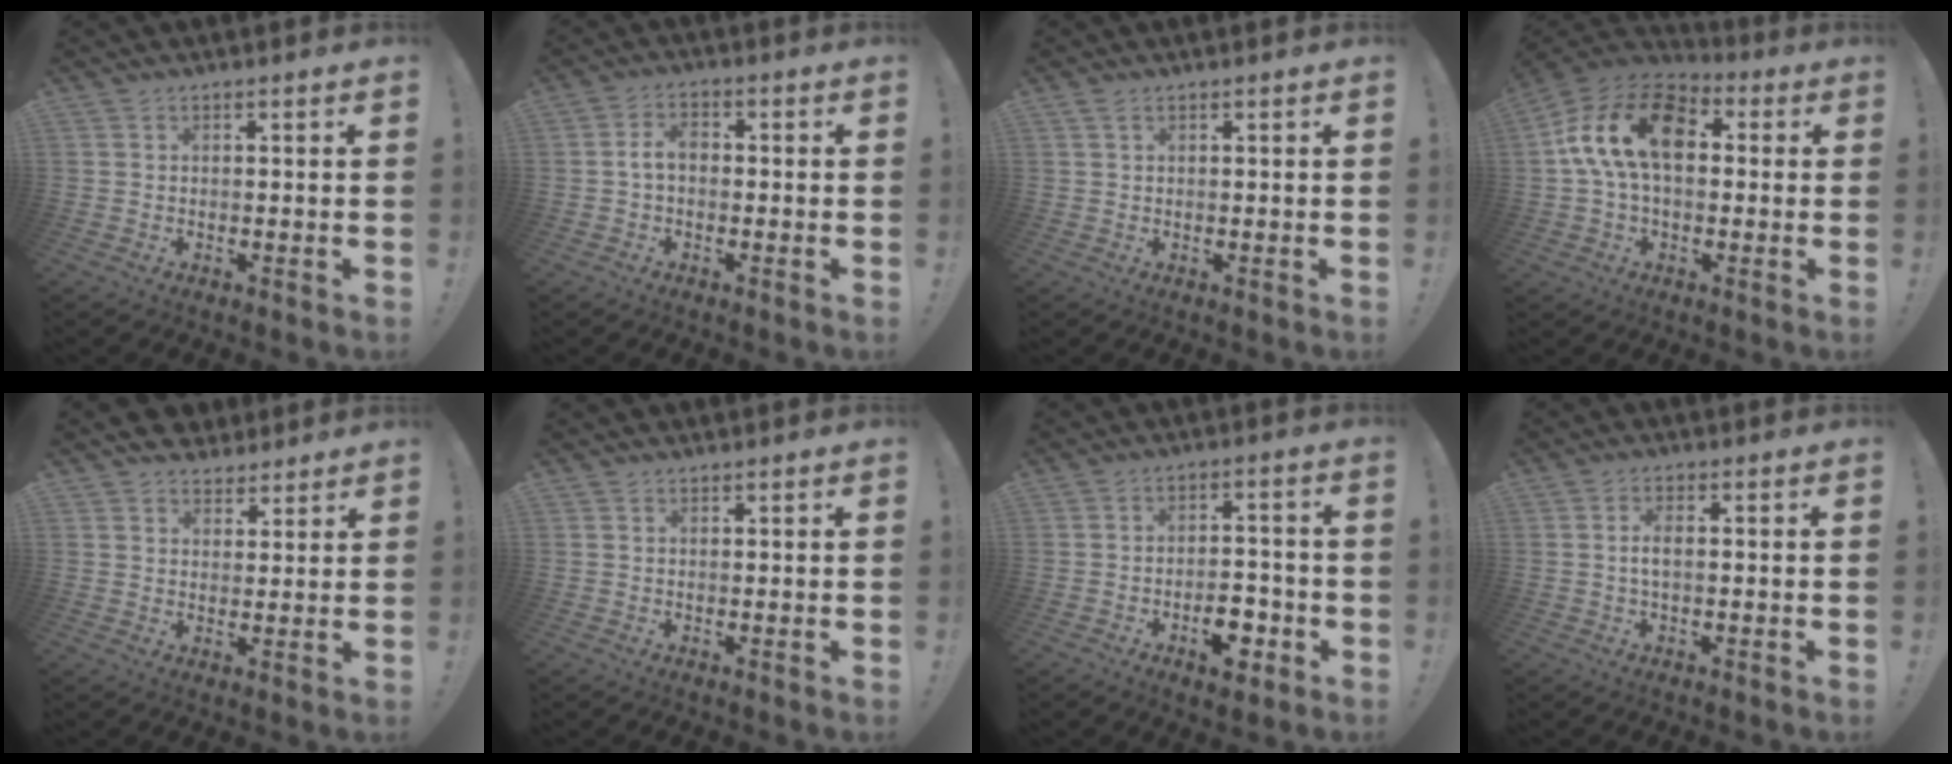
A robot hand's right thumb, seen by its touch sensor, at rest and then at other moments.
{"total": 4.6, "force": [-0.3, 2.8, 3.7], "torque": [-0.060, 0.012, -0.006]}
{"total": 1.6, "force": [0.9, 0.8, 1.0], "torque": [-0.015, -0.002, 0.016]}
{"total": 17.7, "force": [3.7, 10.9, 13.4], "torque": [-0.248, 0.012, 0.062]}
{"total": 5.1, "force": [3.9, 3.2, 0.5], "torque": [-0.007, -0.027, 0.074]}
{"total": 0.8, "force": [0.7, 0.2, 0.0], "torque": [0.005, -0.002, 0.014]}
{"total": 11.8, "force": [-5.8, 6.6, 7.8], "torque": [-0.097, 0.054, -0.089]}
{"total": 3.4, "force": [0.0, 1.3, 3.2], "torque": [-0.059, 0.007, 0.000]}